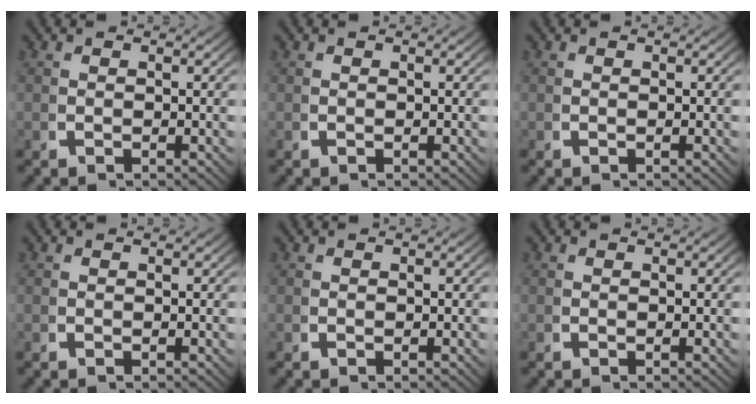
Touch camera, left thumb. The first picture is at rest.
{"total": 0.0}
{"total": 0.0}
{"total": 0.0}
{"total": 0.0}
{"total": 0.0}